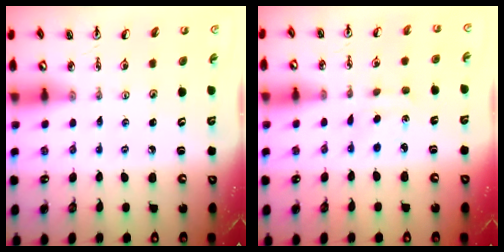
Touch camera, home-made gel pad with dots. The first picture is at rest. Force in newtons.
{"total": 2.9, "press": 2.9, "slide": 0.4}